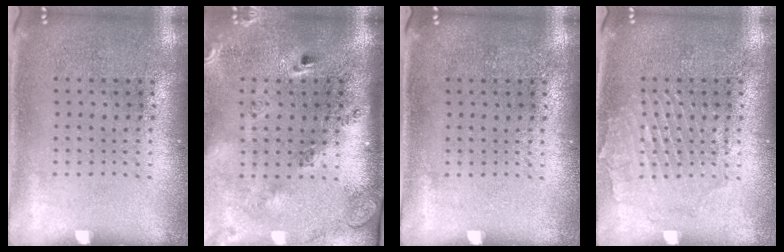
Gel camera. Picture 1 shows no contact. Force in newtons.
{"total": 2.9, "press": 2.0, "slide": 2.1}
{"total": 0.0}
{"total": 1.5, "press": 1.5, "slide": 0.1}